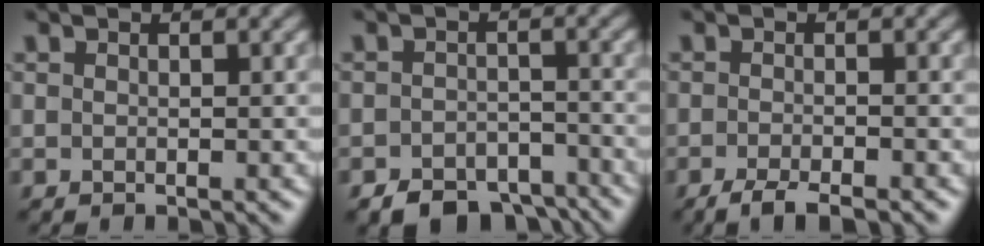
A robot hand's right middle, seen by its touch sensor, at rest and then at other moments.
{"total": 5.1, "force": [-4.1, 2.4, 1.7], "torque": [-0.016, -0.009, -0.068]}
{"total": 3.3, "force": [-2.5, 0.6, 2.0], "torque": [-0.031, -0.004, -0.049]}